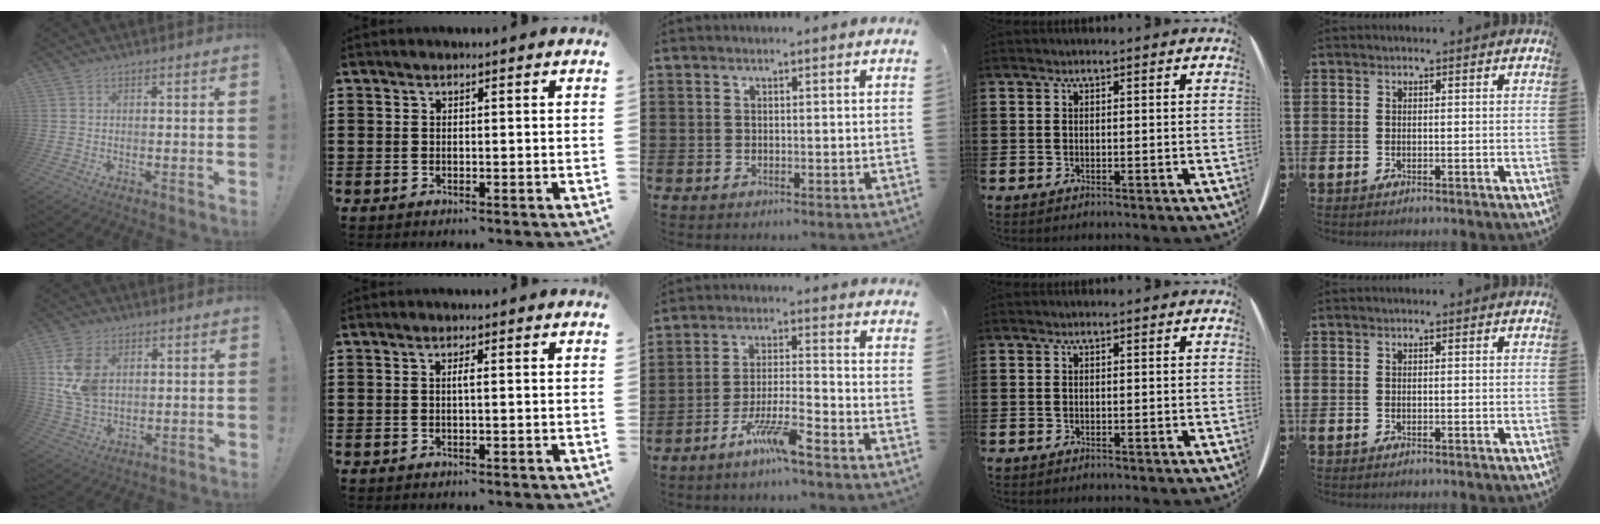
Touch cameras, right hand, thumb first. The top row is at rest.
{"thumb": {"total": 11.8, "force": [3.3, 8.1, 7.9], "torque": [-0.156, -0.008, 0.066]}, "index": {"total": 0.9, "force": [0.0, 0.0, 0.9], "torque": [-0.017, -0.003, -0.001]}, "middle": {"total": 7.3, "force": [-5.2, 0.5, 5.1], "torque": [-0.106, -0.007, -0.100]}}